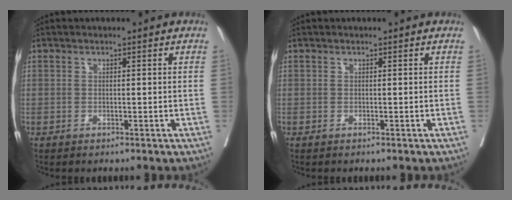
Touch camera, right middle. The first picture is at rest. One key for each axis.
{"total": 0.0}